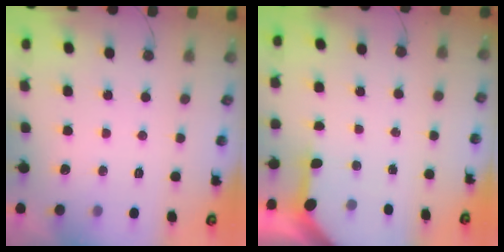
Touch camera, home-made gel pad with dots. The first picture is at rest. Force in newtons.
{"total": 3.4, "press": 3.3, "slide": 0.4}